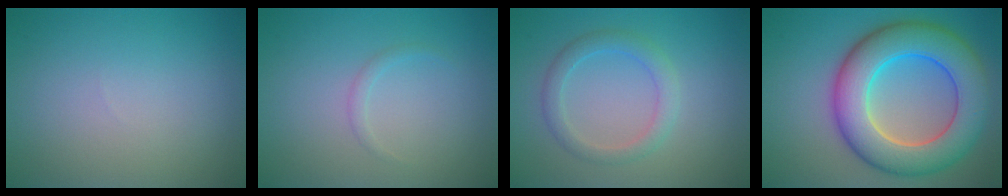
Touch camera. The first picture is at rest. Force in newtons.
{"total": 0.8, "press": 0.7, "slide": 0.1}
{"total": 2.5, "press": 2.5, "slide": 0.1}
{"total": 10.5, "press": 10.5, "slide": 0.1}